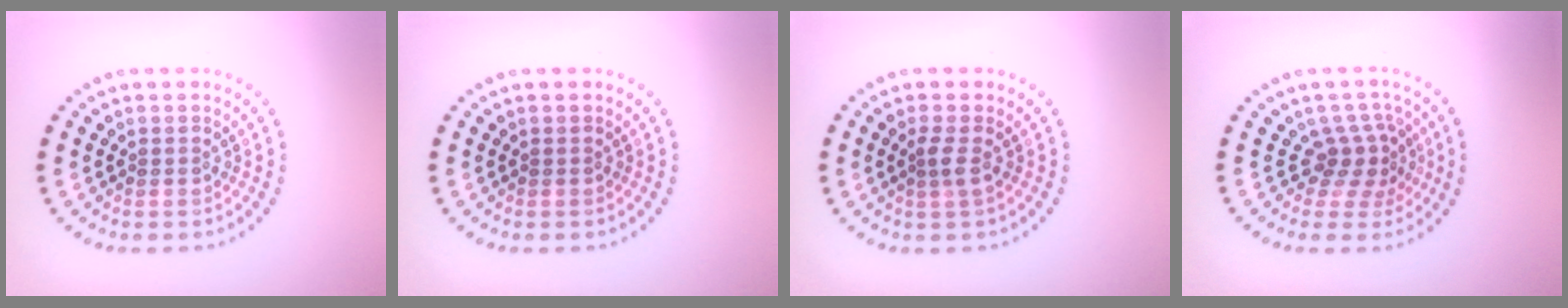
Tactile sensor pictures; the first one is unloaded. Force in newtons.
{"total": 0.0}
{"total": 1.3, "press": 1.0, "slide": 0.8}
{"total": 2.9, "press": 1.9, "slide": 2.2}